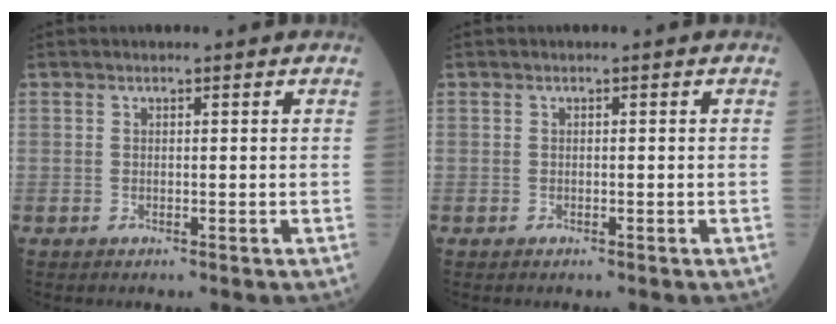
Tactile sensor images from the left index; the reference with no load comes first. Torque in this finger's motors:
{"motor_torque": [-0.03, 0.05, 0.00, -0.01]}